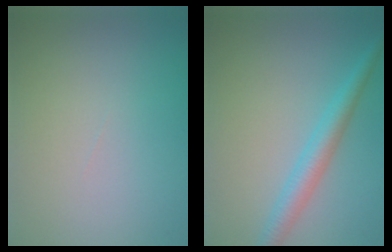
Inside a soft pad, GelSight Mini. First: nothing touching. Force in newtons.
{"total": 3.0, "press": 3.0, "slide": 0.2}